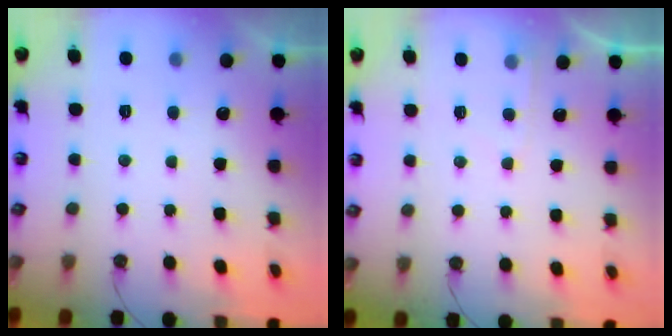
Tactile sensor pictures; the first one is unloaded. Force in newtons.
{"total": 3.7, "press": 3.7, "slide": 0.5}